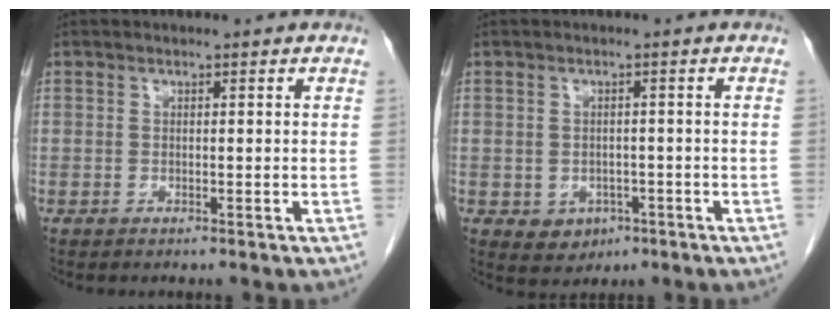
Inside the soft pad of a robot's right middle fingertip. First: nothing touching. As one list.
[{"total": 3.5, "force": [-1.4, 2.8, 1.6], "torque": [-0.017, 0.002, -0.008]}]